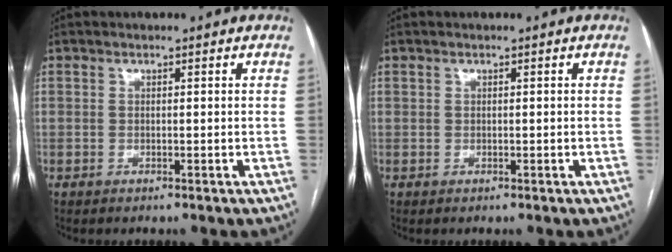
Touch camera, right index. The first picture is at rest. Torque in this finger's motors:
{"motor_torque": [-0.38, 0.26, -0.06, 0.01]}